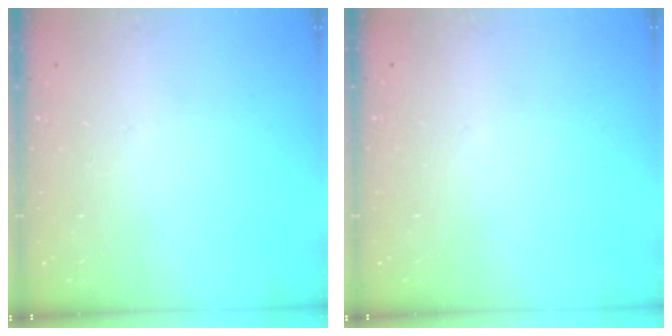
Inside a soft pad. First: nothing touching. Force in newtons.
{"total": 0.0}